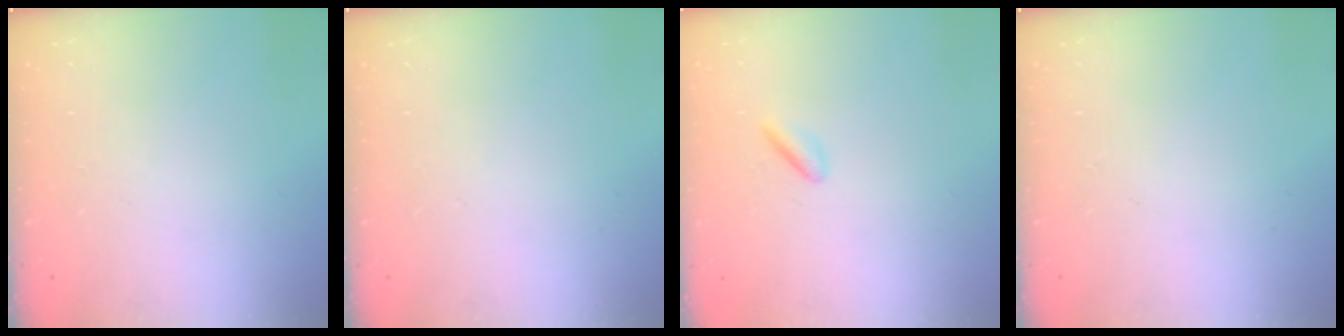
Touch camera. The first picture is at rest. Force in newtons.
{"total": 0.0}
{"total": 1.8, "press": 1.7, "slide": 0.8}
{"total": 0.0}